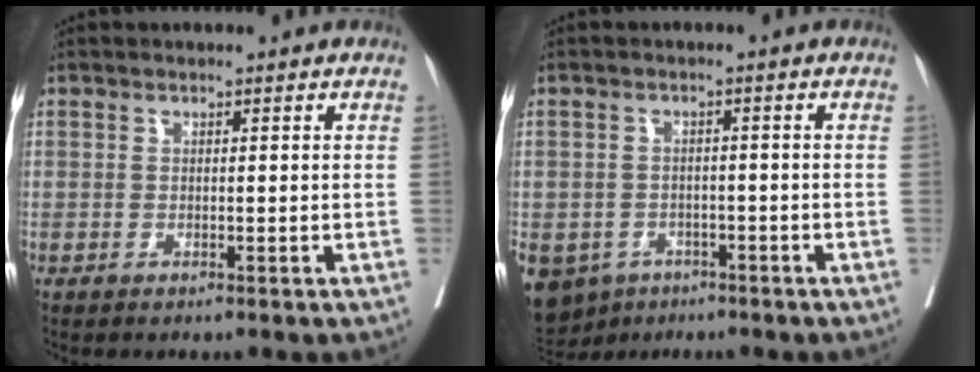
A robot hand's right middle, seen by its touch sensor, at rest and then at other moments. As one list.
[{"total": 10.0, "force": [-6.0, 7.5, 2.8], "torque": [-0.080, -0.009, -0.081]}]